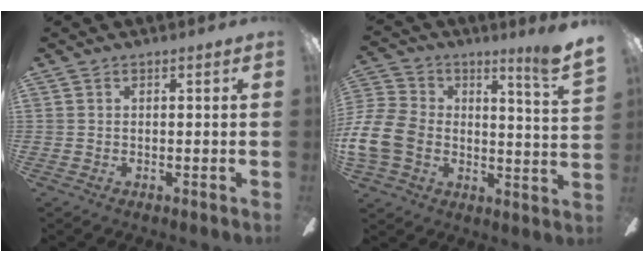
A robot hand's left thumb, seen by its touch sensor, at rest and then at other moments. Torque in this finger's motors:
{"motor_torque": [0.37, 0.60, 0.96, 0.09, 0.31]}